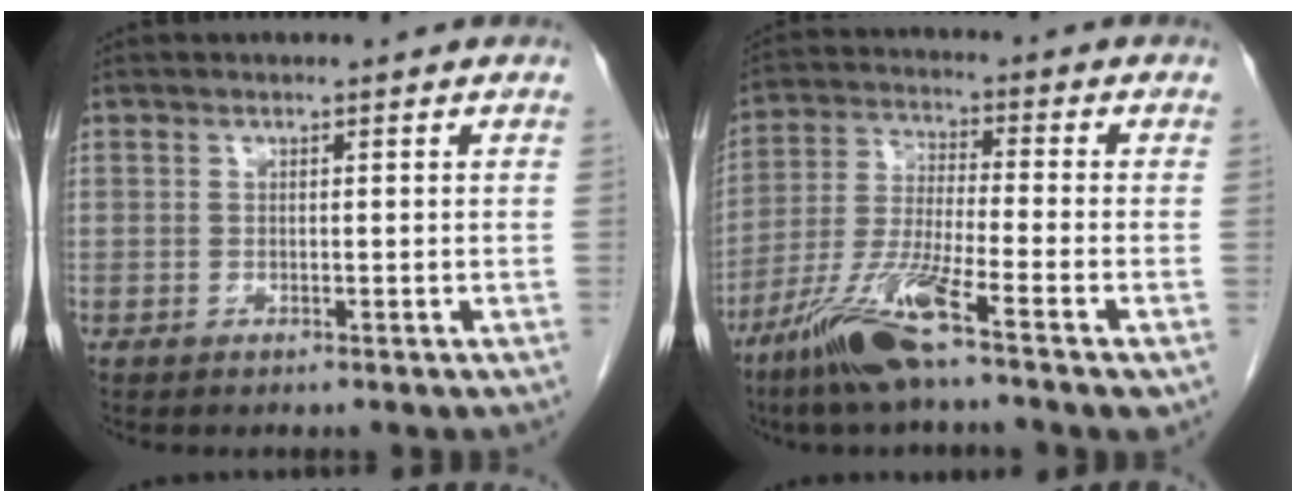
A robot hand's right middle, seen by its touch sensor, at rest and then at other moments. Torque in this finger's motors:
{"motor_torque": [1.15, -0.99, 0.22, 0.11]}